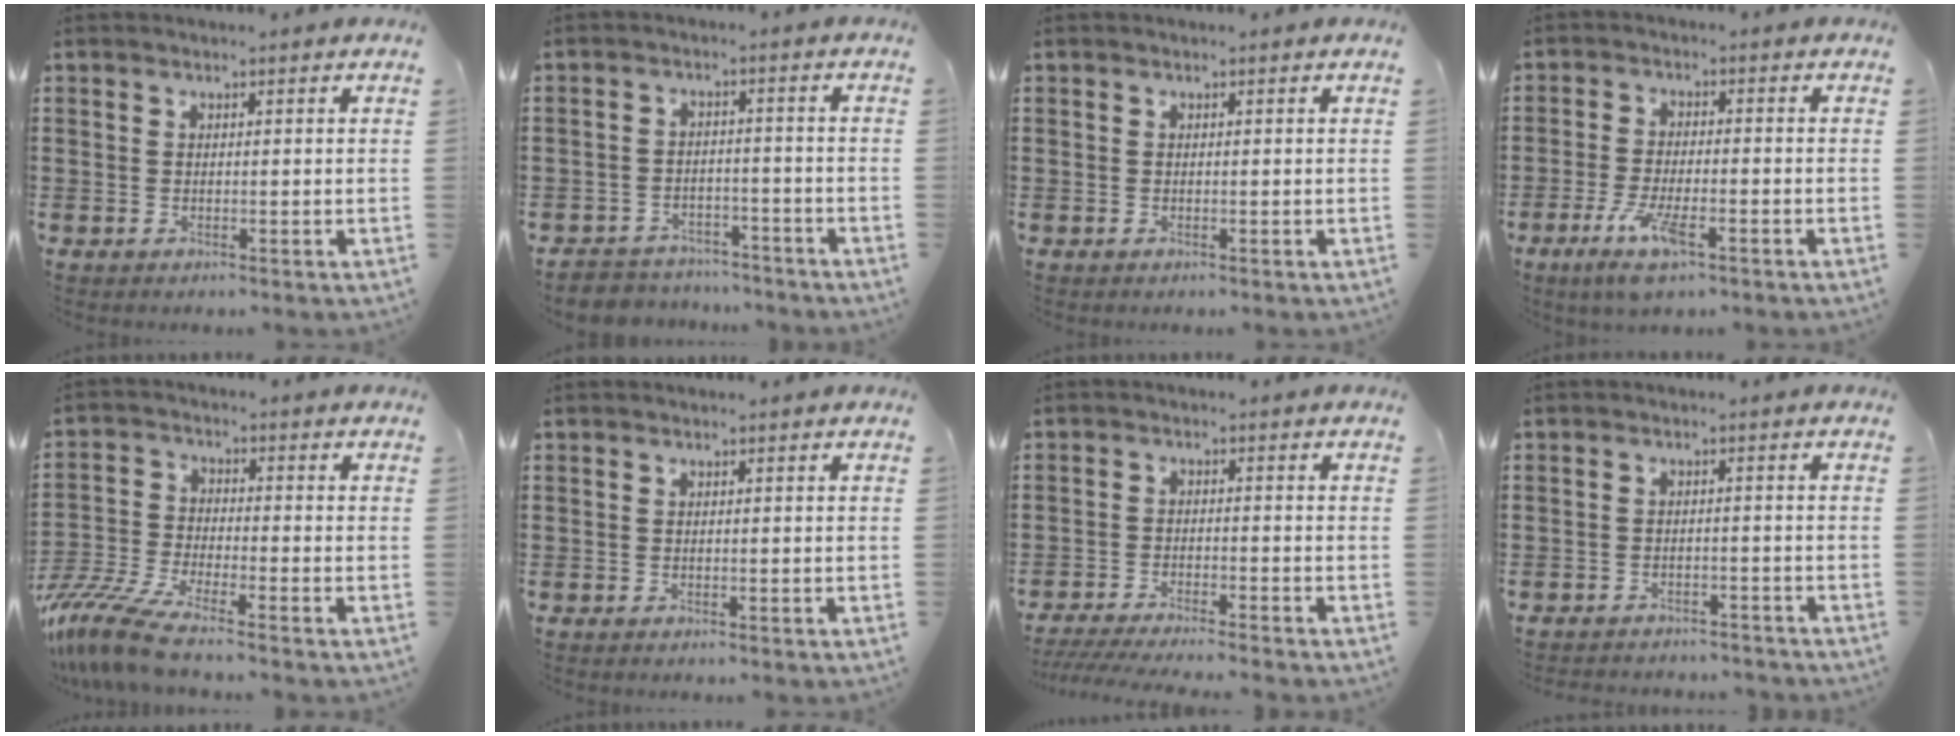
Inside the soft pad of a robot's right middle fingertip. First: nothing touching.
{"total": 3.4, "force": [-3.3, 0.7, -0.3], "torque": [-0.004, 0.000, -0.072]}
{"total": 0.0}
{"total": 6.5, "force": [-3.5, 1.7, 5.2], "torque": [-0.107, -0.010, -0.061]}
{"total": 8.8, "force": [-7.4, 1.0, 4.6], "torque": [-0.110, -0.004, -0.149]}
{"total": 0.0}
{"total": 3.7, "force": [-3.6, -0.3, 1.0], "torque": [-0.024, -0.010, -0.073]}
{"total": 2.2, "force": [-2.2, 0.1, -0.1], "torque": [-0.006, -0.001, -0.047]}